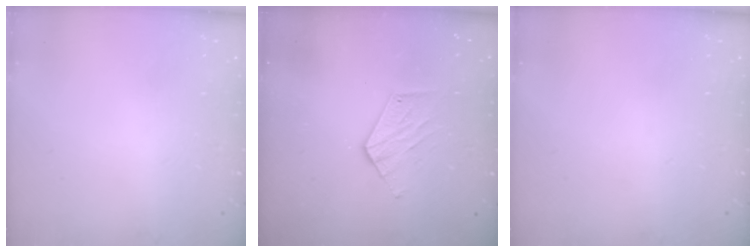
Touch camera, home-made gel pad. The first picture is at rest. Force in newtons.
{"total": 7.1, "press": 7.1, "slide": 0.3}
{"total": 0.0}